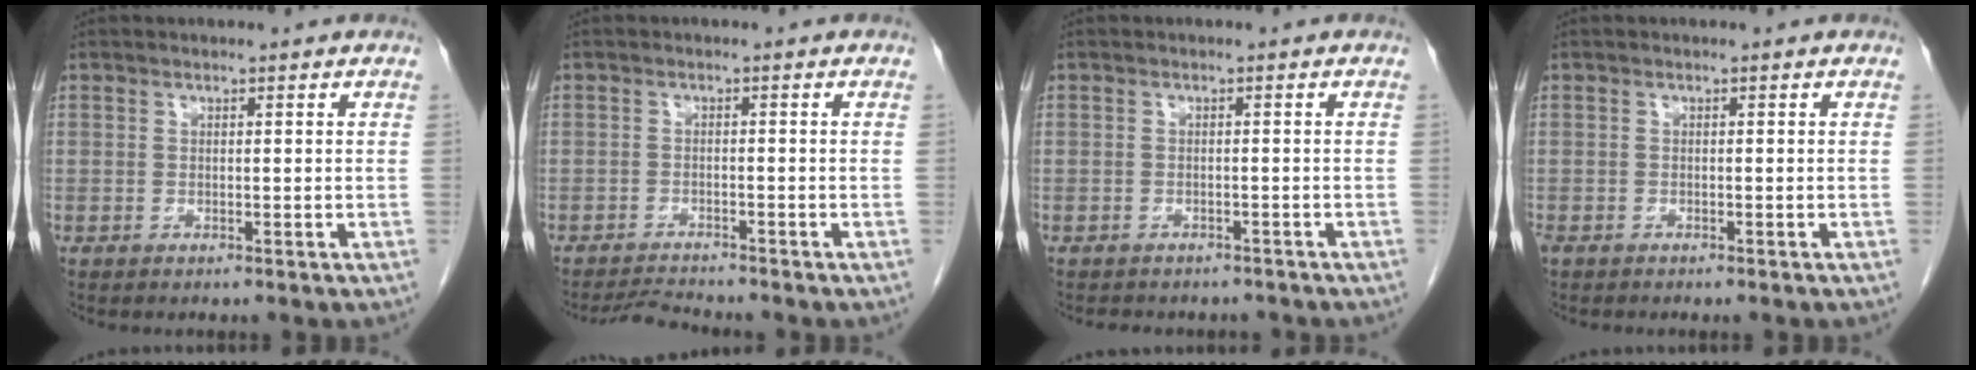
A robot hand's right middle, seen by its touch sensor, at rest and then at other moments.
{"total": 3.3, "force": [-3.3, -0.4, 0.4], "torque": [-0.013, -0.020, -0.057]}
{"total": 6.7, "force": [-6.0, 2.9, 0.5], "torque": [-0.007, 0.011, -0.066]}
{"total": 1.3, "force": [-1.1, 0.5, 0.5], "torque": [-0.014, -0.002, -0.015]}